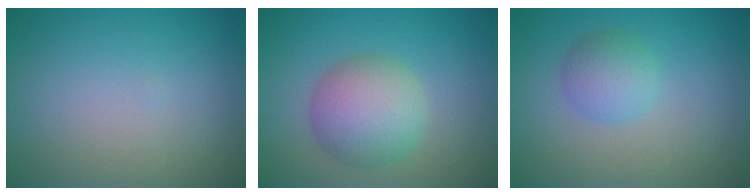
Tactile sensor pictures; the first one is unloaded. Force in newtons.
{"total": 5.6, "press": 5.6, "slide": 0.3}
{"total": 2.6, "press": 2.6, "slide": 0.1}